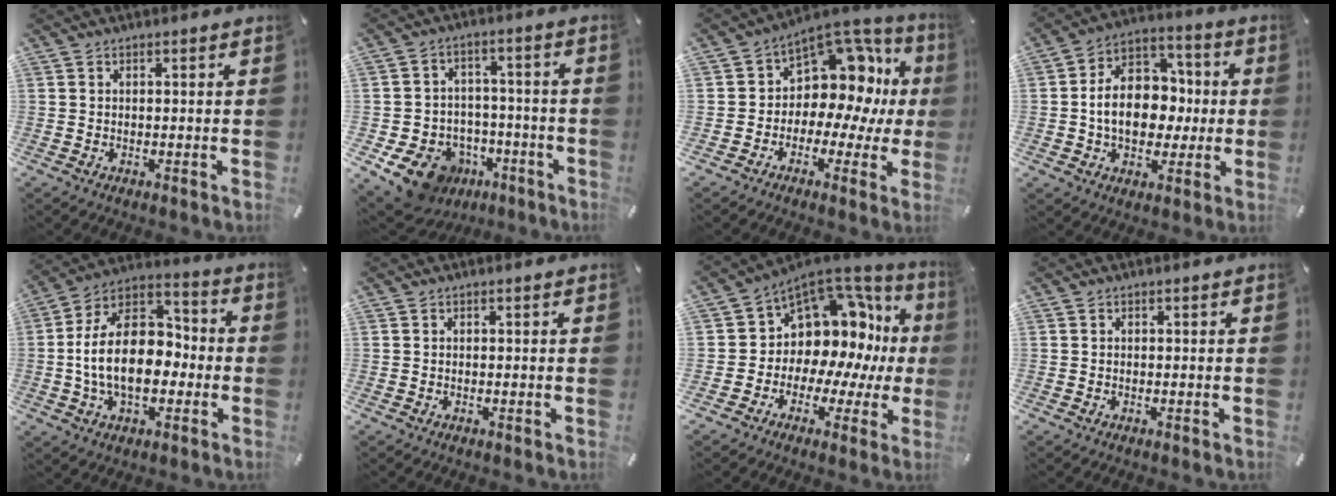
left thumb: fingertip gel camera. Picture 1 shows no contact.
{"total": 12.9, "force": [-7.2, 9.5, 4.8], "torque": [-0.085, 0.053, -0.116]}
{"total": 11.8, "force": [4.4, 9.0, 6.2], "torque": [-0.086, -0.053, 0.080]}
{"total": 14.0, "force": [-1.3, 10.9, 8.6], "torque": [-0.154, 0.016, -0.019]}
{"total": 17.4, "force": [-2.6, 11.5, 12.8], "torque": [-0.242, 0.021, -0.053]}
{"total": 0.0}
{"total": 10.2, "force": [3.8, 8.7, 3.7], "torque": [-0.060, -0.064, 0.079]}
{"total": 0.0}